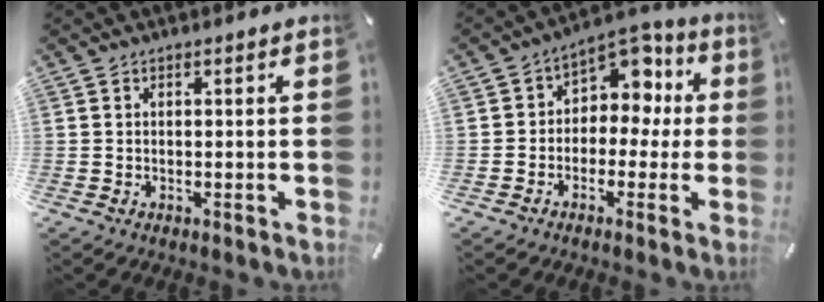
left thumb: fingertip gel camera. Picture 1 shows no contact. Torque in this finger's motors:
{"motor_torque": [0.06, 0.21, 0.49, 0.40, 0.05]}